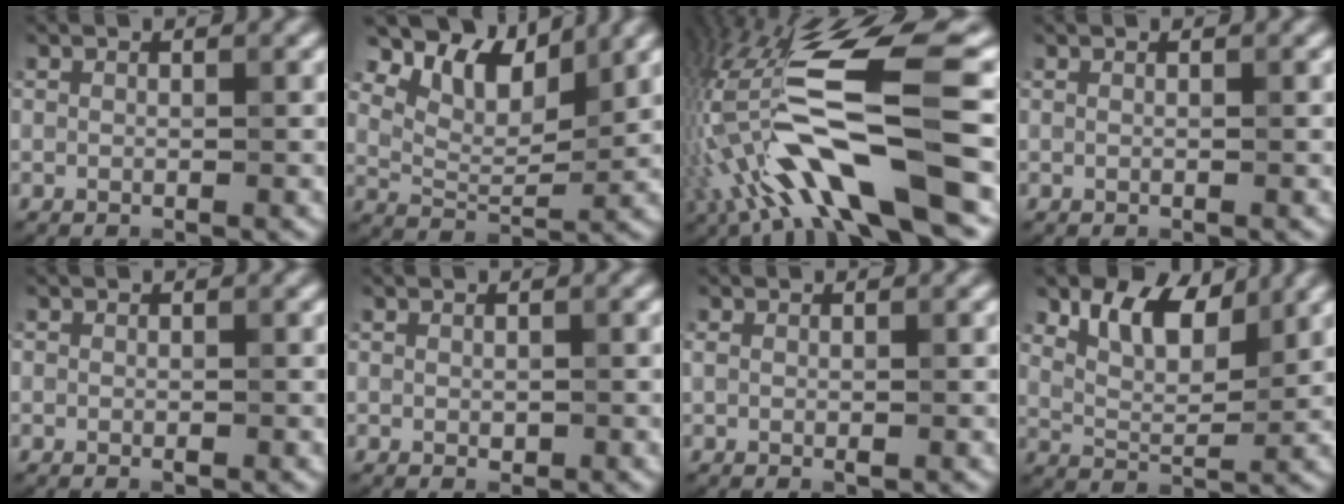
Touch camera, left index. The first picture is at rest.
{"total": 6.4, "force": [4.5, 2.8, 3.5], "torque": [-0.061, 0.000, 0.077]}
{"total": 13.3, "force": [-3.9, 3.1, 12.4], "torque": [-0.230, 0.015, -0.062]}
{"total": 0.0}
{"total": 0.6, "force": [-0.1, 0.4, 0.3], "torque": [-0.003, -0.002, -0.002]}
{"total": 0.6, "force": [0.0, 0.4, 0.4], "torque": [-0.002, -0.002, 0.001]}
{"total": 1.0, "force": [0.0, 0.5, 0.9], "torque": [-0.017, -0.001, 0.002]}
{"total": 5.6, "force": [3.4, 2.8, 3.5], "torque": [-0.066, 0.000, 0.056]}